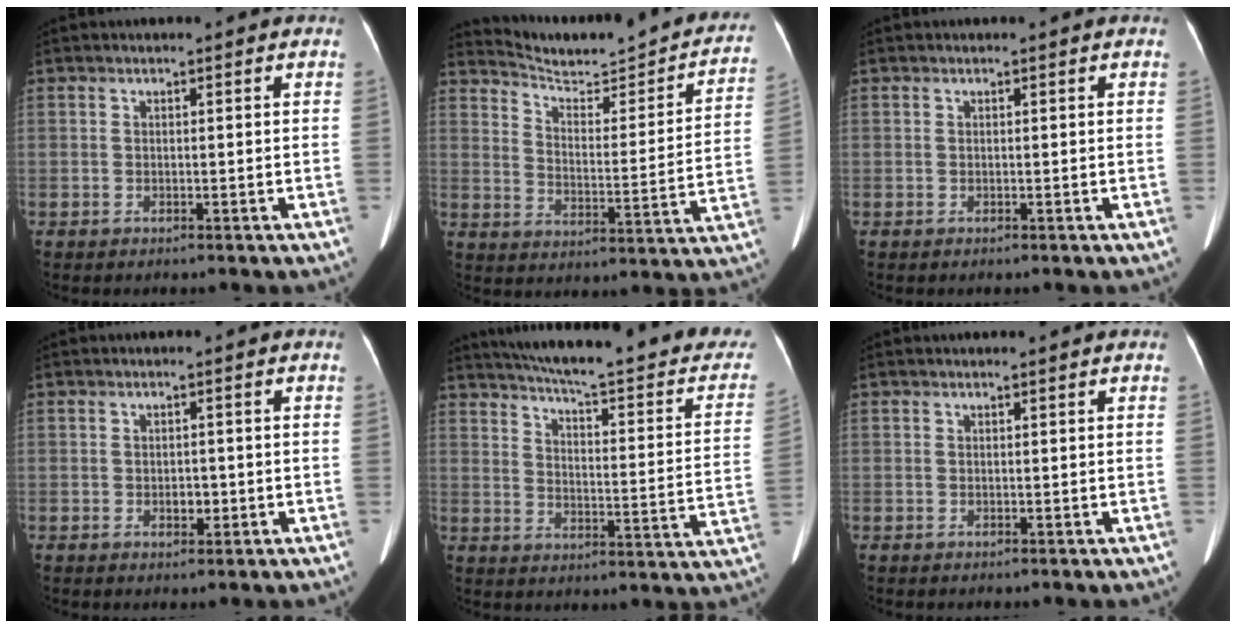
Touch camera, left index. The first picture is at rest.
{"total": 21.3, "force": [19.4, 3.5, 8.2], "torque": [-0.112, -0.042, 0.245]}
{"total": 0.0}
{"total": 1.7, "force": [-0.4, 1.1, 1.3], "torque": [-0.020, 0.001, -0.002]}
{"total": 27.6, "force": [23.5, 4.3, 13.8], "torque": [-0.201, -0.044, 0.283]}
{"total": 0.7, "force": [0.6, 0.0, 0.3], "torque": [-0.004, 0.010, 0.010]}